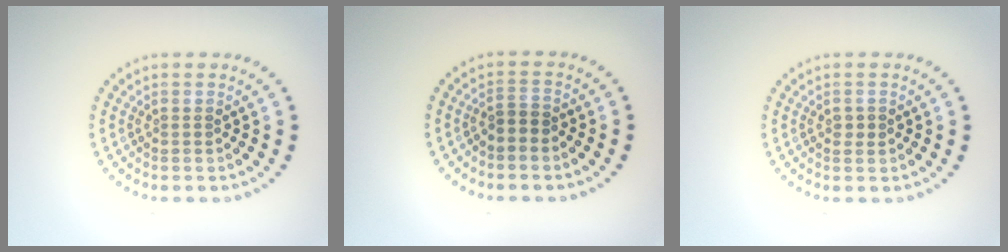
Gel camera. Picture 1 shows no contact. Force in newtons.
{"total": 1.2, "press": 1.0, "slide": 0.8}
{"total": 0.9, "press": 0.9, "slide": 0.0}